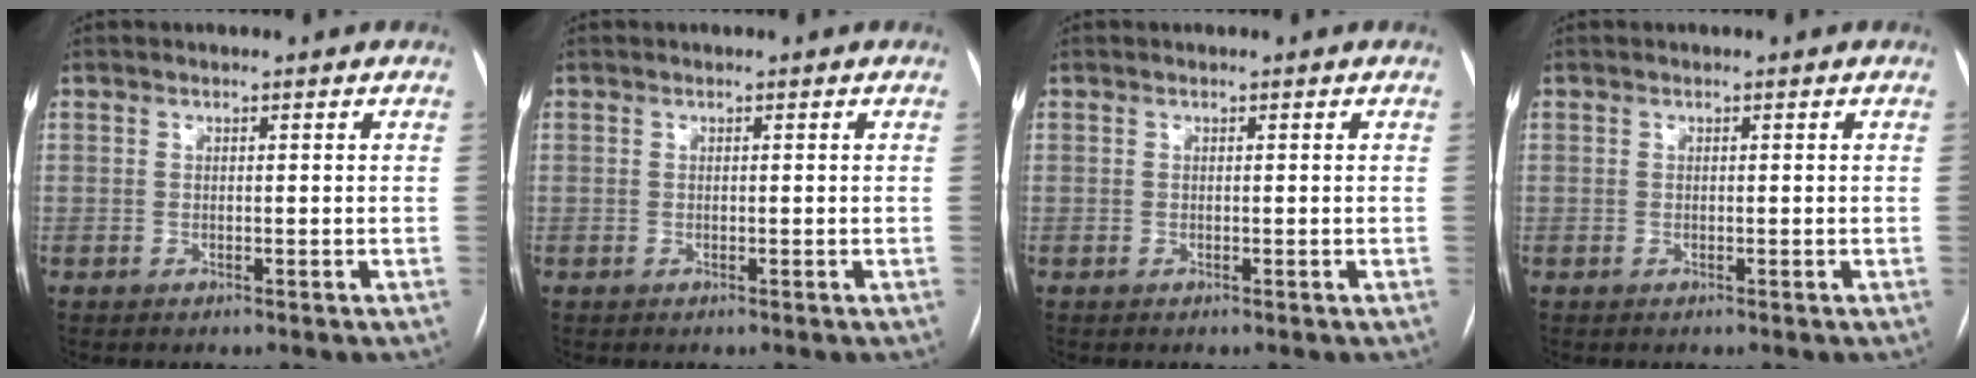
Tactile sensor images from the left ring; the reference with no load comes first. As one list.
[{"total": 0.0}, {"total": 0.0}, {"total": 0.0}]